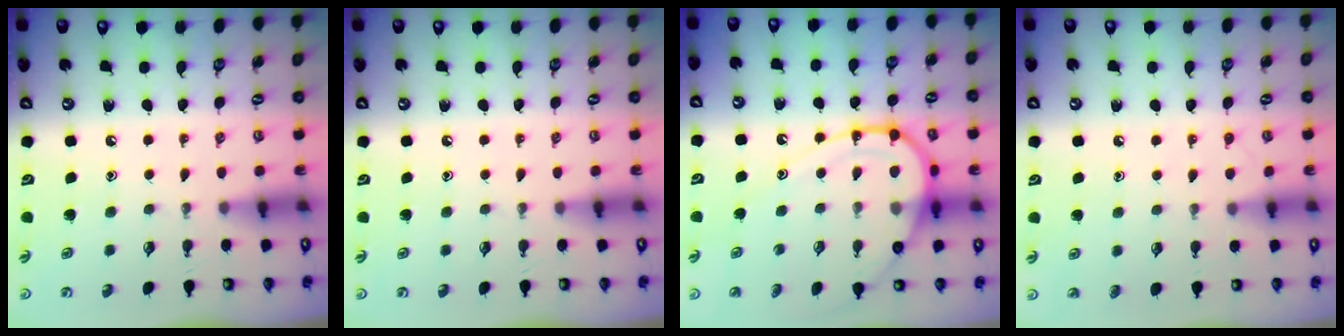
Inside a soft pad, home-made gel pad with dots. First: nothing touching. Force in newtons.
{"total": 0.0}
{"total": 14.6, "press": 14.6, "slide": 1.4}
{"total": 5.8, "press": 5.8, "slide": 0.6}